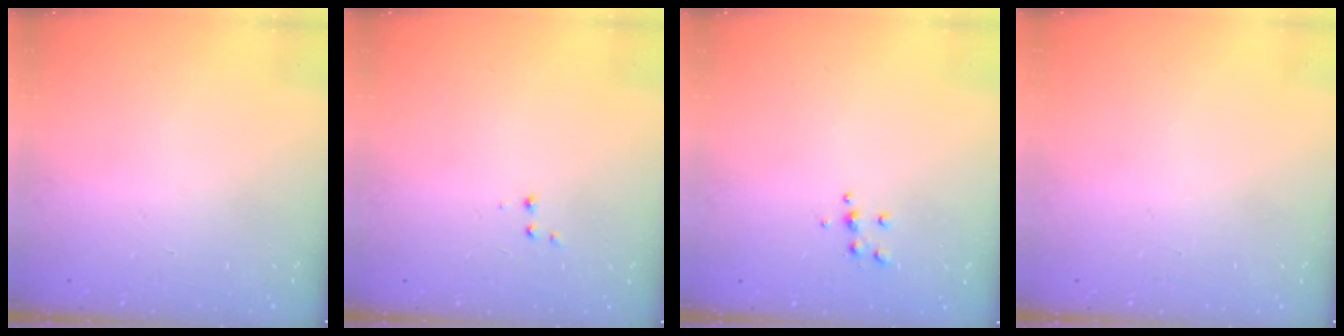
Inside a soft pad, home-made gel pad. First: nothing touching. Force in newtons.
{"total": 2.6, "press": 2.5, "slide": 0.6}
{"total": 5.0, "press": 5.0, "slide": 0.6}
{"total": 0.0}